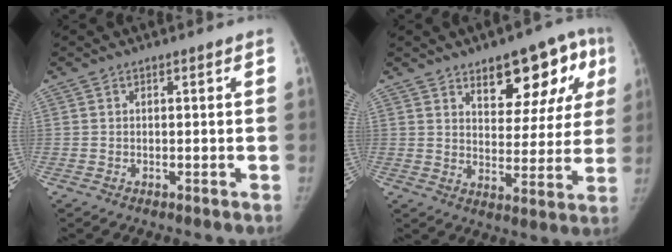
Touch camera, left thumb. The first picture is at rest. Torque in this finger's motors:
{"motor_torque": [0.91, 0.95, 0.79, -0.74, 0.01]}